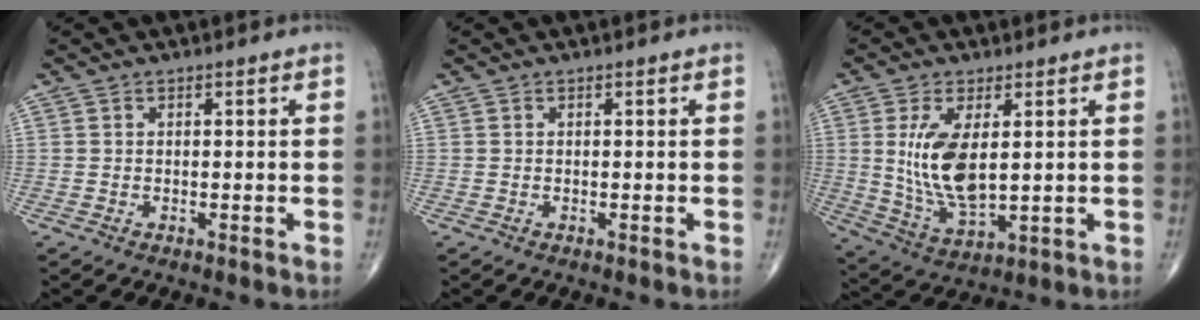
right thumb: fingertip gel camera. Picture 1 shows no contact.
{"total": 0.0}
{"total": 11.6, "force": [1.9, 5.3, 10.2], "torque": [-0.197, -0.021, 0.051]}